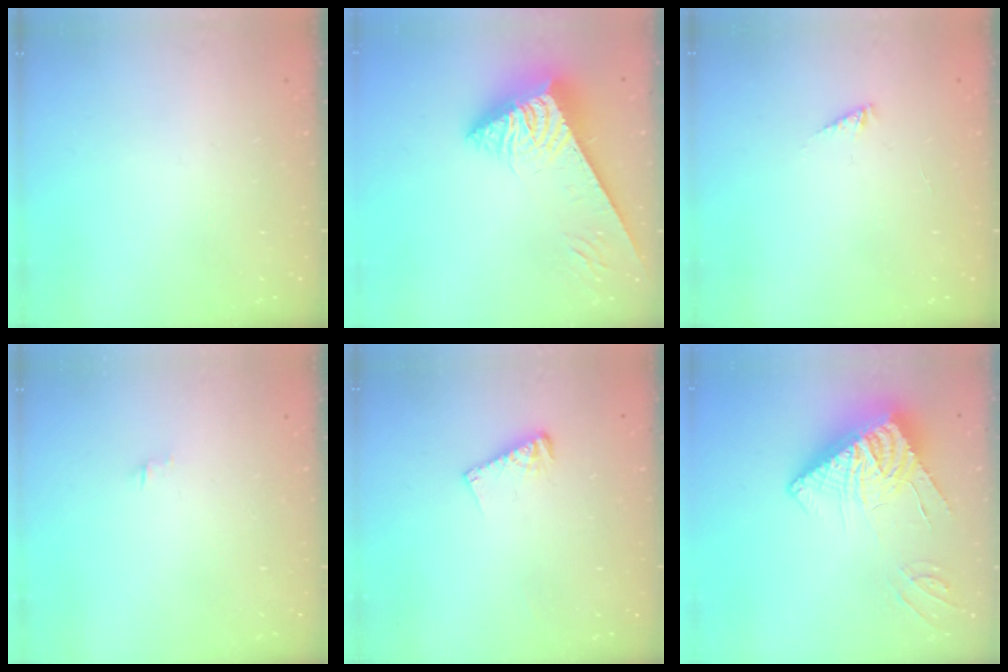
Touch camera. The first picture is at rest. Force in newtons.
{"total": 5.3, "press": 5.2, "slide": 0.7}
{"total": 1.8, "press": 1.8, "slide": 0.2}
{"total": 0.0}
{"total": 5.0, "press": 4.9, "slide": 0.7}
{"total": 13.5, "press": 13.3, "slide": 2.0}